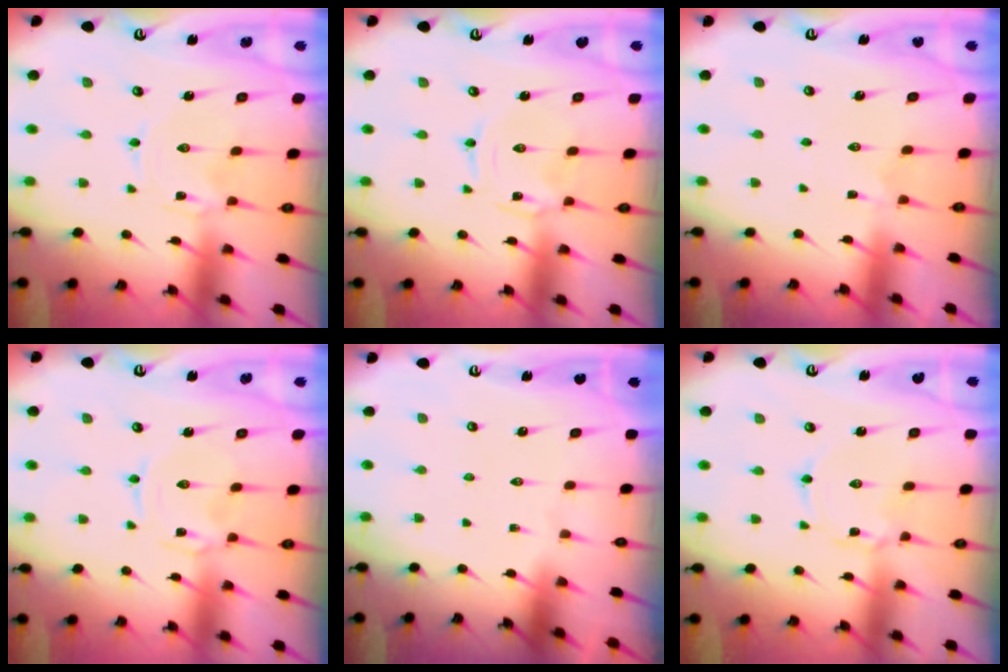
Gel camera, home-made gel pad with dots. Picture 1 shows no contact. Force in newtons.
{"total": 1.2, "press": 1.2, "slide": 0.2}
{"total": 1.9, "press": 1.9, "slide": 0.2}
{"total": 0.7, "press": 0.6, "slide": 0.2}
{"total": 0.0}
{"total": 1.7, "press": 1.7, "slide": 0.0}